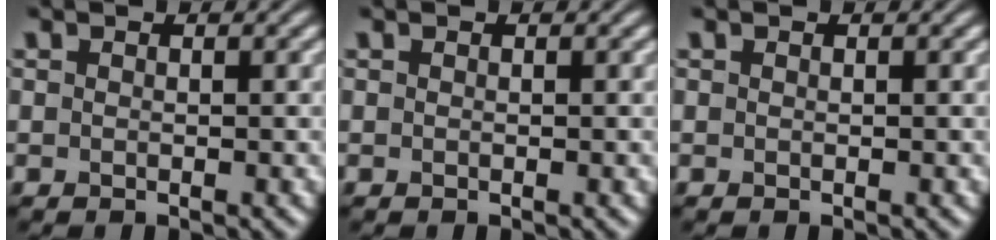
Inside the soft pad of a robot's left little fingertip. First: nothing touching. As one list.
[{"total": 0.0}, {"total": 0.0}]